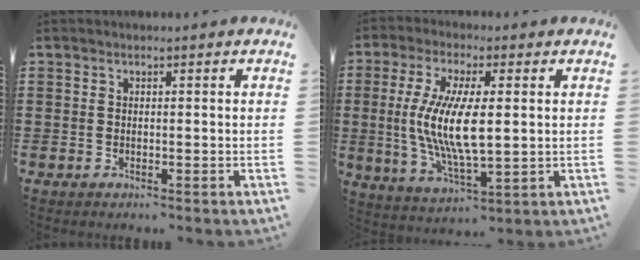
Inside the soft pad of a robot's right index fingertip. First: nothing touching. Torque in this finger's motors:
{"motor_torque": [2.08, -0.05, 1.05, 0.21]}